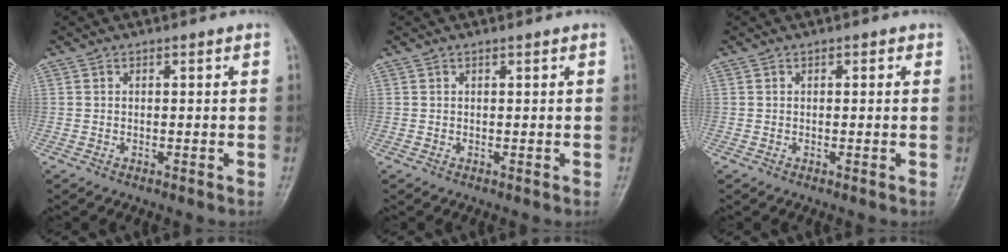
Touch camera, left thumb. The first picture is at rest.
{"total": 0.0}
{"total": 0.8, "force": [0.3, 0.6, 0.5], "torque": [0.000, 0.003, -0.002]}